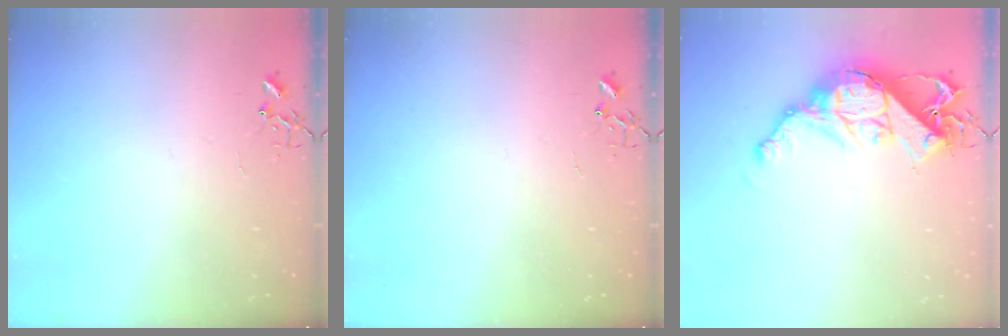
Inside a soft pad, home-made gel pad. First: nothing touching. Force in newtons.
{"total": 0.0}
{"total": 15.3, "press": 15.3, "slide": 1.0}